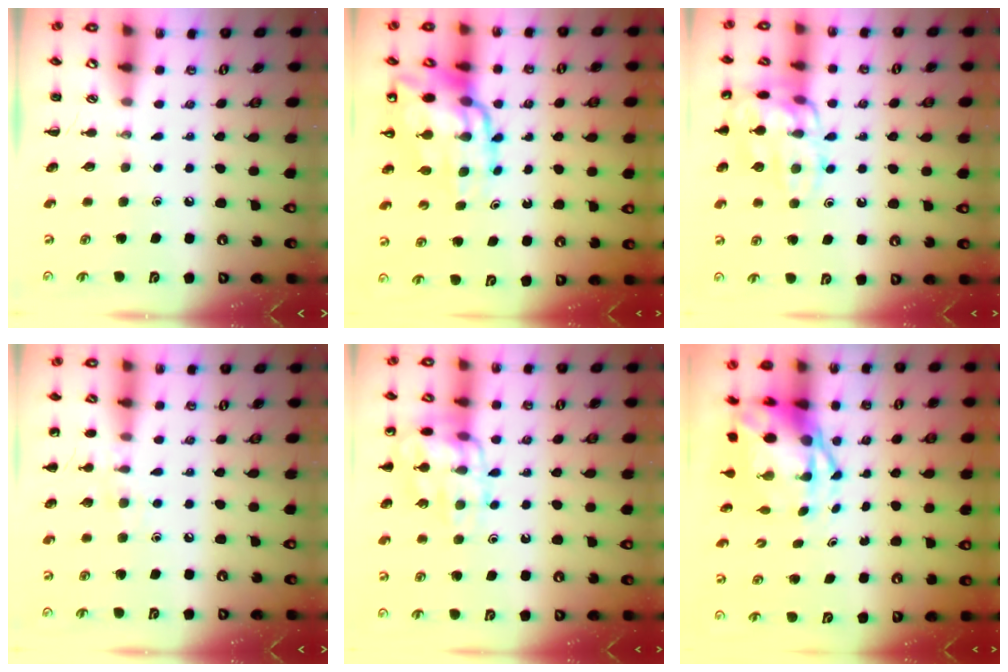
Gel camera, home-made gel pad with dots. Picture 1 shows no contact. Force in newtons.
{"total": 15.3, "press": 14.7, "slide": 4.2}
{"total": 16.2, "press": 16.2, "slide": 0.3}
{"total": 7.5, "press": 7.3, "slide": 1.7}
{"total": 14.7, "press": 14.6, "slide": 1.1}
{"total": 7.0, "press": 6.8, "slide": 1.9}